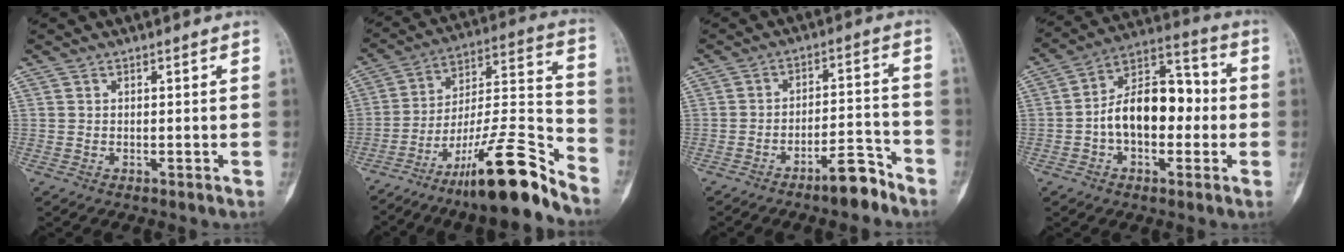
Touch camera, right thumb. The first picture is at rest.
{"total": 19.9, "force": [-14.6, 2.8, 13.2], "torque": [-0.220, 0.101, -0.248]}
{"total": 7.1, "force": [-5.4, 2.0, 4.1], "torque": [-0.058, 0.053, -0.088]}
{"total": 15.0, "force": [-1.5, 9.1, 11.8], "torque": [-0.168, 0.048, -0.033]}